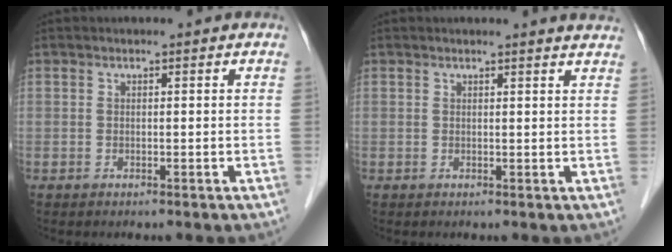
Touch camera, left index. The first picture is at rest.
{"total": 4.2, "force": [4.1, -0.2, 1.1], "torque": [-0.015, -0.006, 0.028]}